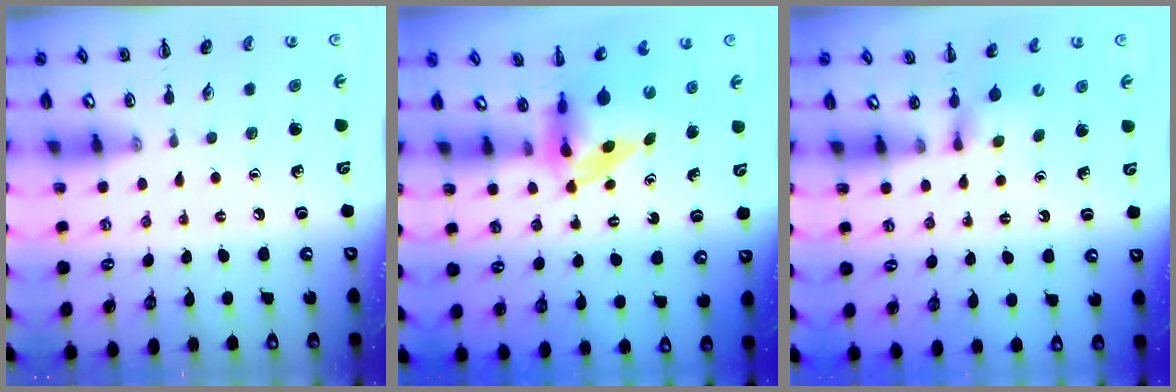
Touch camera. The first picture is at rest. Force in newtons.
{"total": 3.7, "press": 3.6, "slide": 1.0}
{"total": 3.5, "press": 3.3, "slide": 1.0}